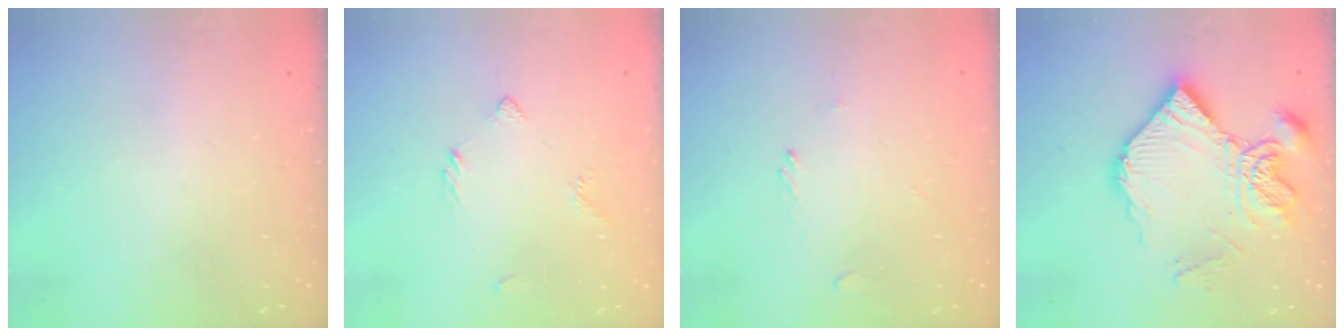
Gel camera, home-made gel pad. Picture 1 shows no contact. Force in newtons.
{"total": 3.4, "press": 3.3, "slide": 0.6}
{"total": 0.6, "press": 0.3, "slide": 0.5}
{"total": 17.7, "press": 17.6, "slide": 1.6}